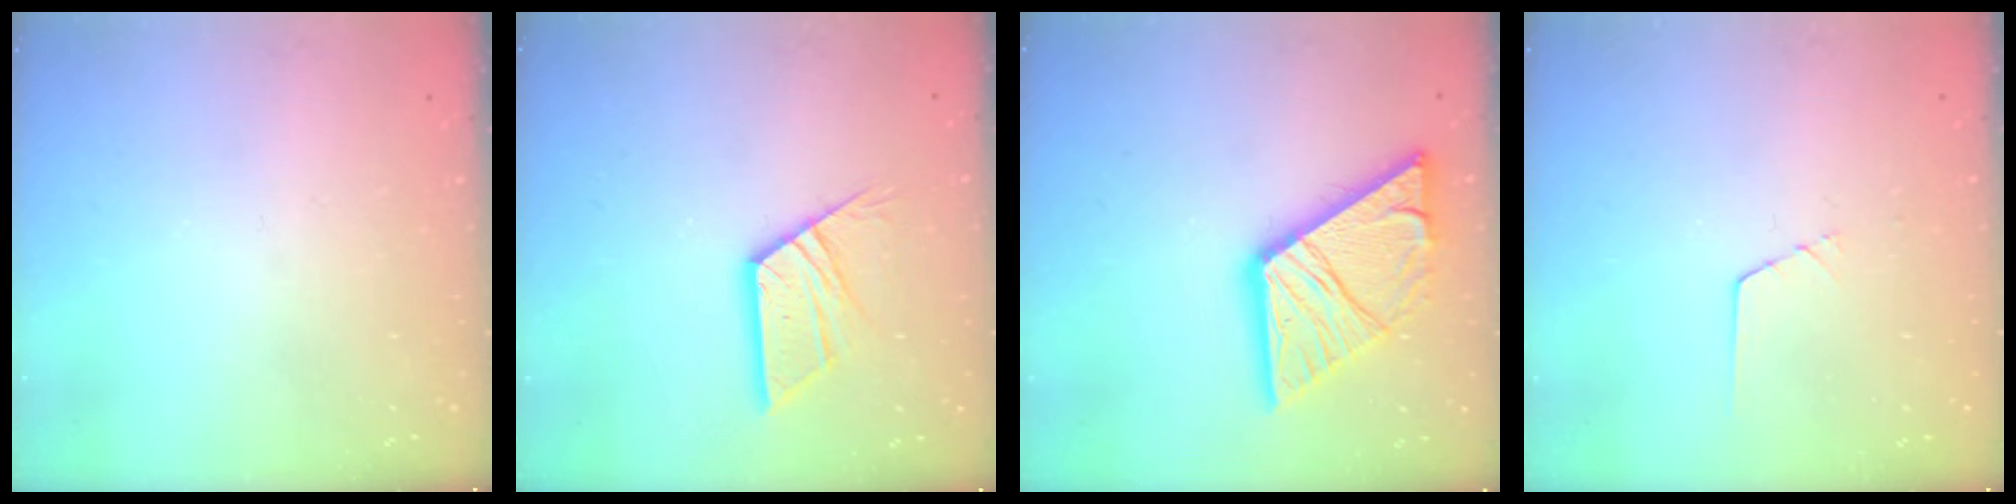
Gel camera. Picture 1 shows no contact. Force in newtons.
{"total": 11.7, "press": 11.7, "slide": 1.0}
{"total": 20.1, "press": 20.0, "slide": 2.1}
{"total": 1.4, "press": 1.4, "slide": 0.1}